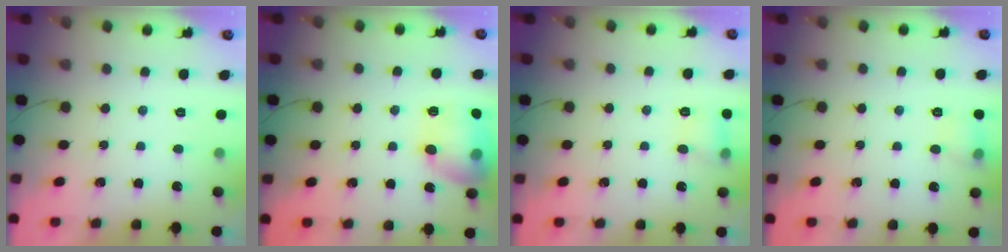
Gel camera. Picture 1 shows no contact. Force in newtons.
{"total": 14.8, "press": 14.8, "slide": 1.2}
{"total": 5.7, "press": 5.5, "slide": 1.7}
{"total": 7.0, "press": 6.8, "slide": 1.9}